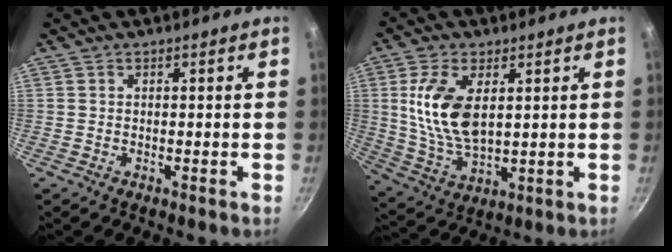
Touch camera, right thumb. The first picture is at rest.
{"total": 12.9, "force": [2.9, 6.8, 10.6], "torque": [-0.203, -0.018, 0.063]}